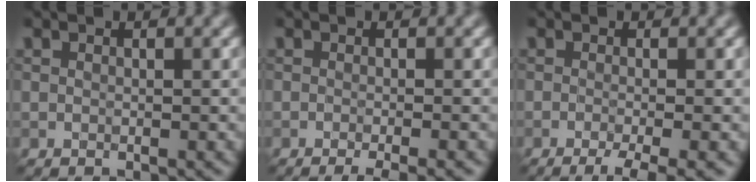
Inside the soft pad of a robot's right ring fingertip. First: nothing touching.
{"total": 3.3, "force": [-2.0, 0.6, 2.5], "torque": [-0.028, -0.001, -0.029]}
{"total": 4.2, "force": [-2.4, 0.7, 3.3], "torque": [-0.042, 0.001, -0.039]}